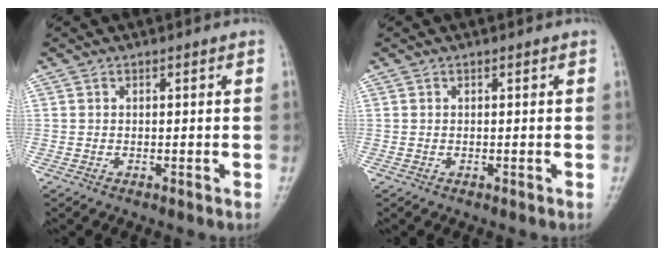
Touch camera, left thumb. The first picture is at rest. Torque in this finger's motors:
{"motor_torque": [0.16, 0.17, 0.00, 0.00, 0.02]}